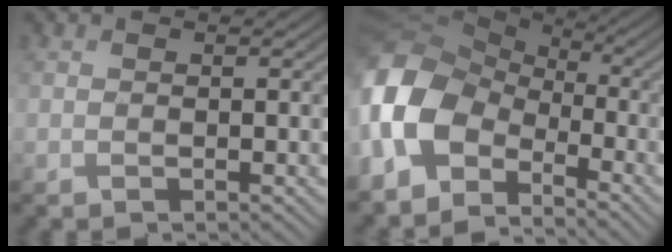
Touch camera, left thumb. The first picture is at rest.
{"total": 12.9, "force": [-4.1, 8.9, 8.4], "torque": [-0.231, -0.019, -0.088]}